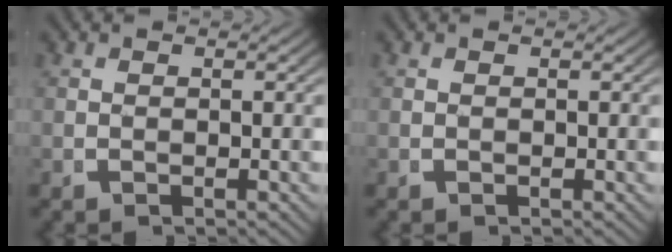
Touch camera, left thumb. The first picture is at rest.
{"total": 0.0}